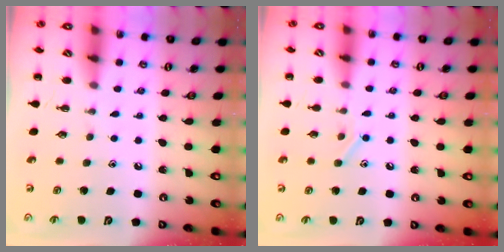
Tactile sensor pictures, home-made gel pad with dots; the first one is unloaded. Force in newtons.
{"total": 8.6, "press": 8.4, "slide": 1.5}